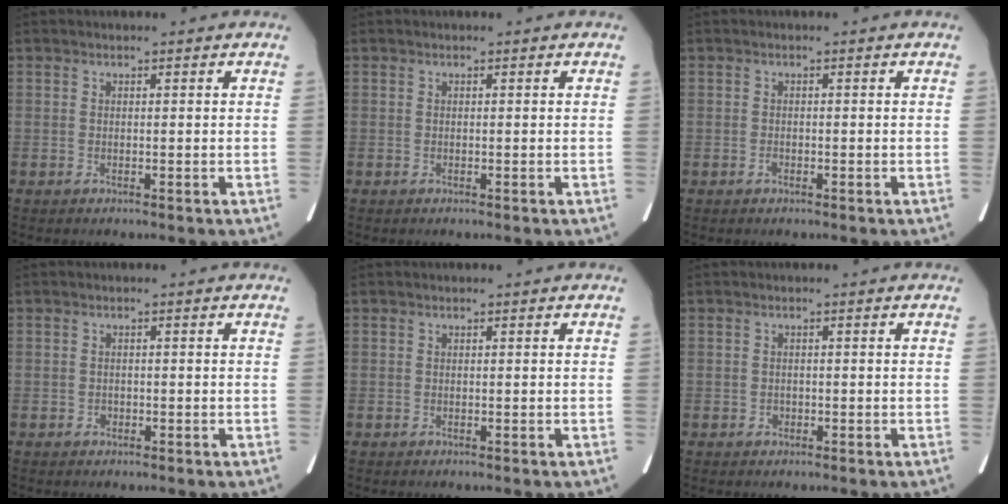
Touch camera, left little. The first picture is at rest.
{"total": 0.0}
{"total": 0.6, "force": [-0.4, 0.3, 0.3], "torque": [-0.009, 0.000, -0.005]}
{"total": 0.8, "force": [-0.4, 0.6, 0.2], "torque": [-0.005, 0.003, -0.006]}
{"total": 0.0}
{"total": 0.8, "force": [-0.4, 0.7, 0.2], "torque": [-0.005, 0.003, -0.006]}